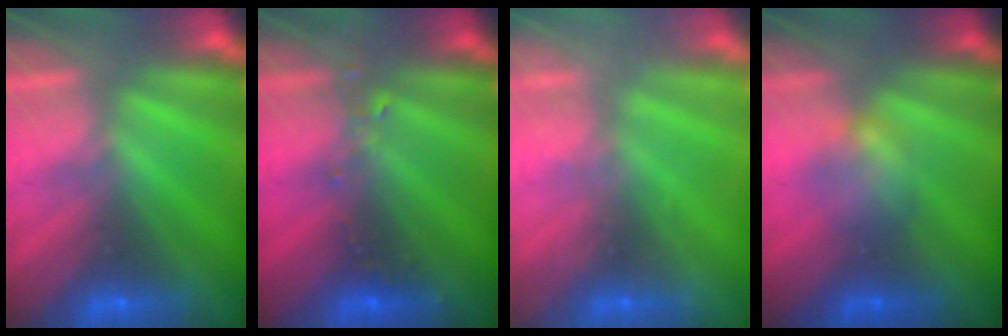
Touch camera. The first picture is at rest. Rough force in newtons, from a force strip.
{"total": 2.4}
{"total": 2.4}
{"total": 2.2}